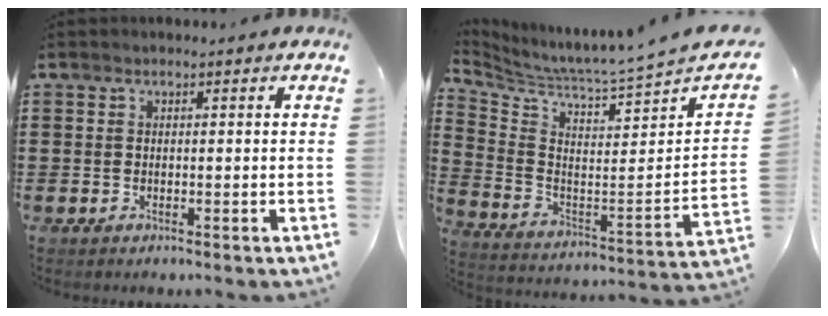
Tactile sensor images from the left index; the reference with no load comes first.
{"total": 4.2, "force": [3.7, -1.7, 0.8], "torque": [-0.040, -0.069, 0.052]}